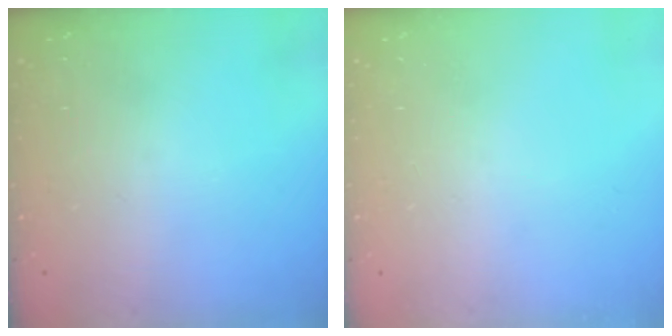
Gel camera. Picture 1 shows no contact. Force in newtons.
{"total": 0.0}